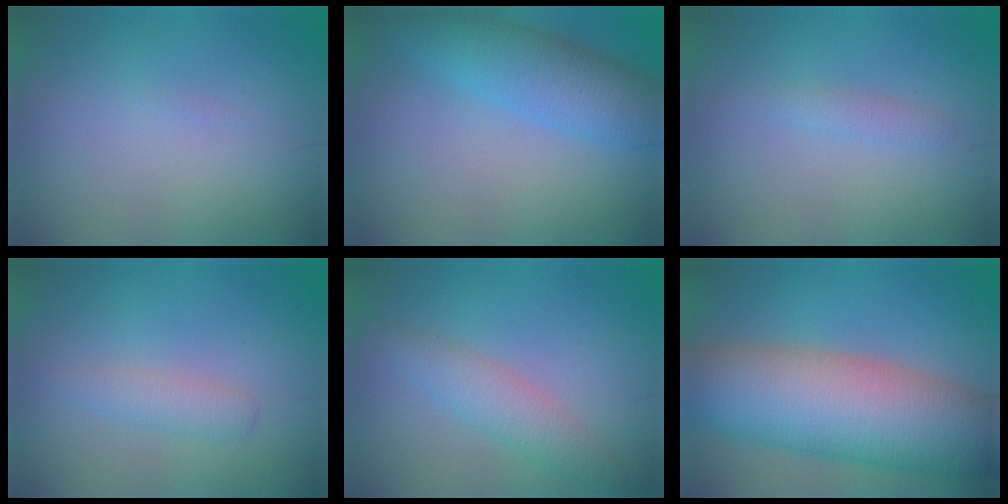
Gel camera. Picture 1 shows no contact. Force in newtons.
{"total": 5.6, "press": 5.6, "slide": 0.2}
{"total": 1.0, "press": 0.9, "slide": 0.1}
{"total": 1.7, "press": 1.7, "slide": 0.1}
{"total": 2.8, "press": 2.8, "slide": 0.0}
{"total": 11.7, "press": 11.7, "slide": 0.3}